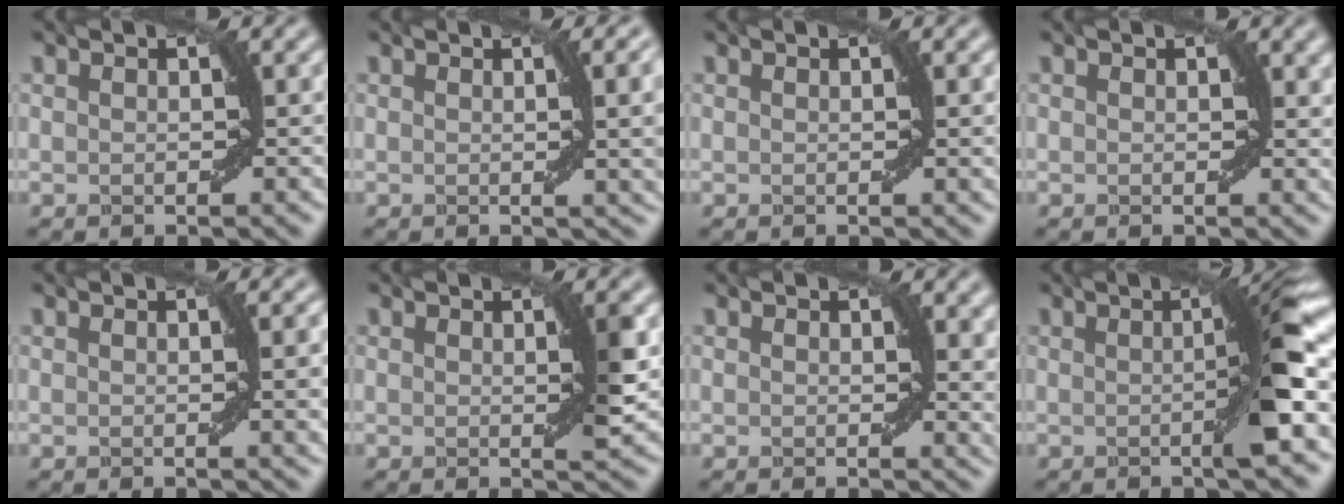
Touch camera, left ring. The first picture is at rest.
{"total": 5.9, "force": [0.8, 1.8, 5.5], "torque": [-0.048, 0.004, 0.013]}
{"total": 1.0, "force": [0.2, 0.0, 1.0], "torque": [-0.012, -0.001, 0.003]}
{"total": 1.4, "force": [0.6, 0.9, 1.0], "torque": [-0.006, -0.005, 0.008]}
{"total": 3.7, "force": [0.3, 0.9, 3.6], "torque": [-0.038, 0.003, 0.004]}
{"total": 2.2, "force": [0.3, 0.2, 2.1], "torque": [-0.029, -0.004, 0.004]}
{"total": 2.8, "force": [1.0, 1.1, 2.3], "torque": [-0.019, -0.005, 0.015]}
{"total": 5.5, "force": [-0.3, 0.6, 5.4], "torque": [-0.074, 0.008, -0.009]}